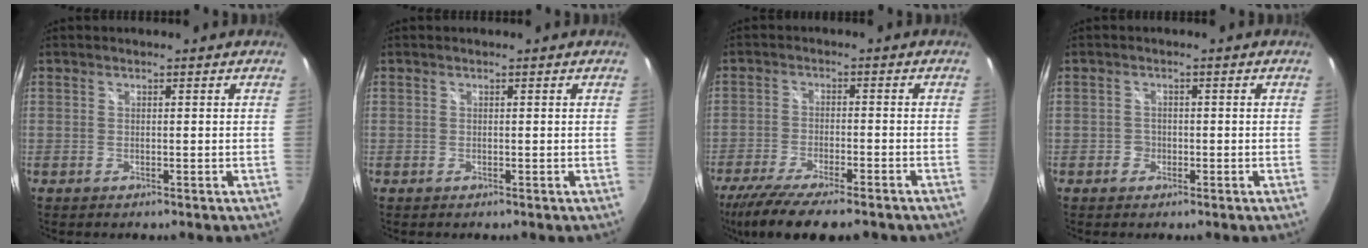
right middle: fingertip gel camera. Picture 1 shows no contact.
{"total": 0.0}
{"total": 14.9, "force": [-11.9, 3.0, 8.4], "torque": [-0.175, -0.048, -0.191]}
{"total": 2.0, "force": [-1.0, 1.7, 0.3], "torque": [-0.006, 0.002, -0.017]}